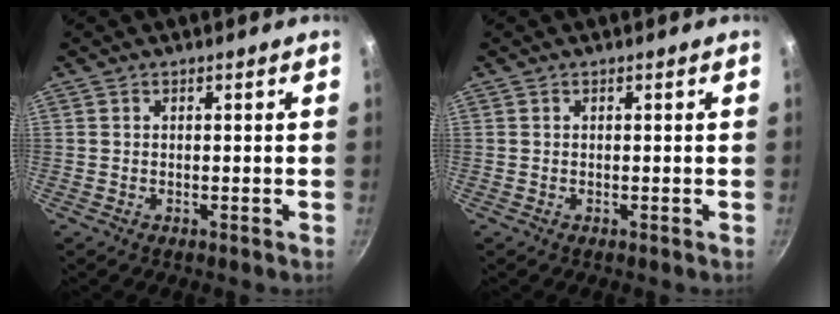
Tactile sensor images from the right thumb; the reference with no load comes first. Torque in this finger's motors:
{"motor_torque": [-0.05, -0.05, 0.20, 0.08, 0.00]}